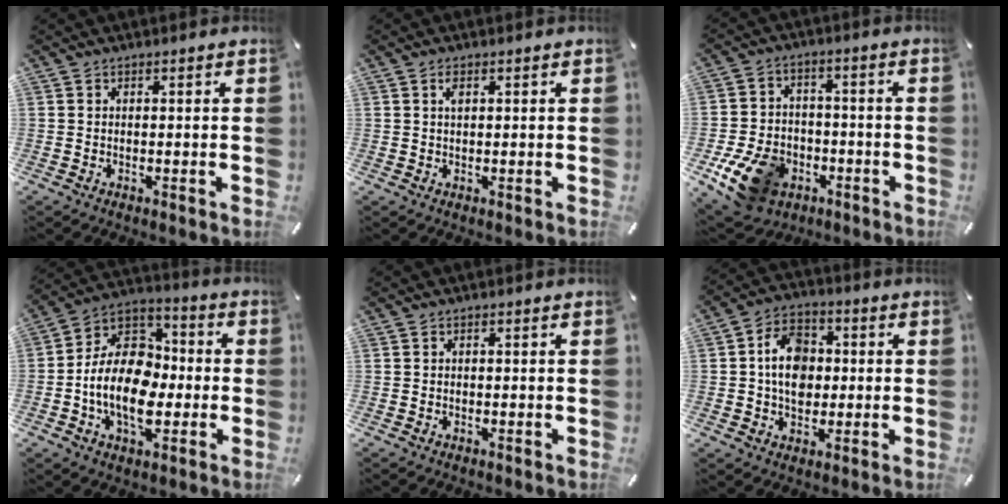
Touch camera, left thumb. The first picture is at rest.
{"total": 1.5, "force": [0.5, 0.6, 1.2], "torque": [-0.026, 0.004, 0.009]}
{"total": 13.6, "force": [-6.1, 10.0, 7.0], "torque": [-0.140, 0.040, -0.101]}
{"total": 16.4, "force": [-3.9, 11.5, 11.1], "torque": [-0.226, 0.017, -0.074]}
{"total": 0.0}
{"total": 10.1, "force": [0.2, 7.9, 6.3], "torque": [-0.106, 0.014, 0.006]}